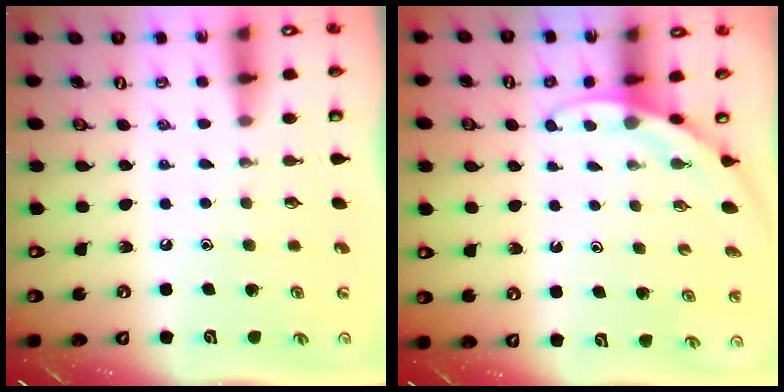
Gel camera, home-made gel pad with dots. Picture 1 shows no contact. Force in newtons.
{"total": 4.6, "press": 4.5, "slide": 0.3}